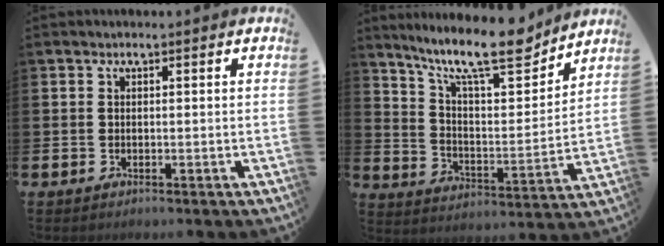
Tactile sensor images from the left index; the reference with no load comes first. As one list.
[{"total": 13.7, "force": [11.2, 3.2, 7.3], "torque": [-0.135, -0.070, 0.188]}]